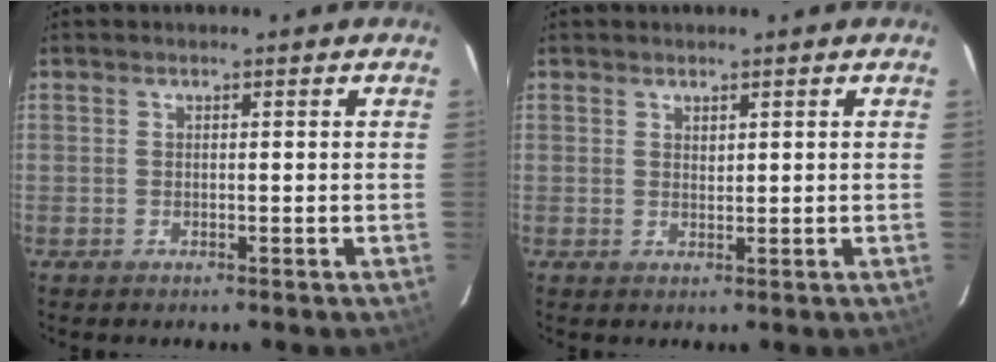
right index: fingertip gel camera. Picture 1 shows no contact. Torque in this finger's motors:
{"motor_torque": [-0.16, 0.20, -0.08, -0.01]}